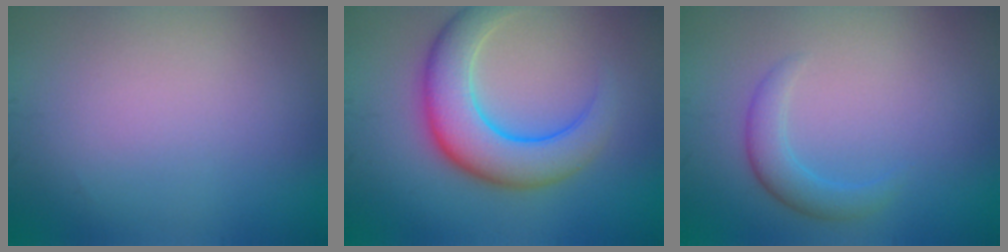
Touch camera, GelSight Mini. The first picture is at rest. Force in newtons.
{"total": 6.9, "press": 6.9, "slide": 0.2}
{"total": 2.5, "press": 2.5, "slide": 0.0}